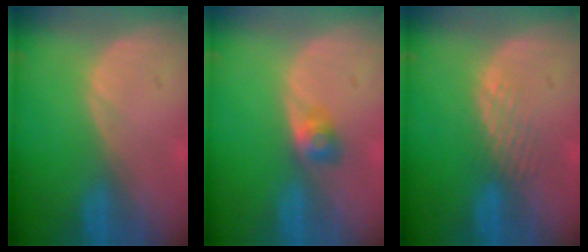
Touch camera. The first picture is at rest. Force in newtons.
{"total": 2.6, "press": 2.4, "slide": 0.9}
{"total": 2.2, "press": 2.2, "slide": 0.2}